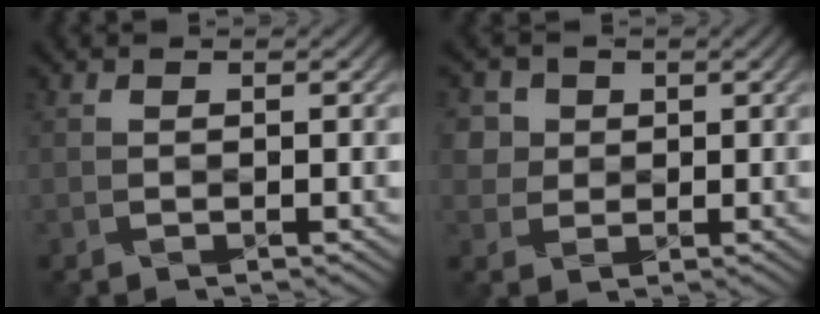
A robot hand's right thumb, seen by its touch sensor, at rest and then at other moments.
{"total": 4.4, "force": [2.2, 3.7, 0.8], "torque": [-0.040, -0.002, 0.039]}